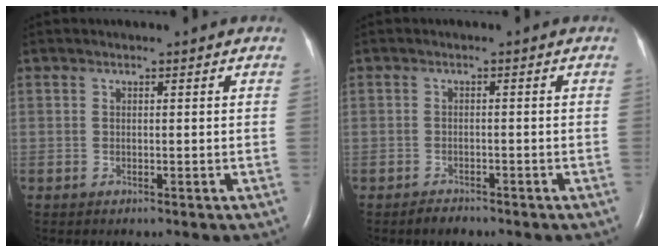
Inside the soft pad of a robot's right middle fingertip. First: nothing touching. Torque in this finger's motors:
{"motor_torque": [0.46, -0.34, -0.03, 0.00]}